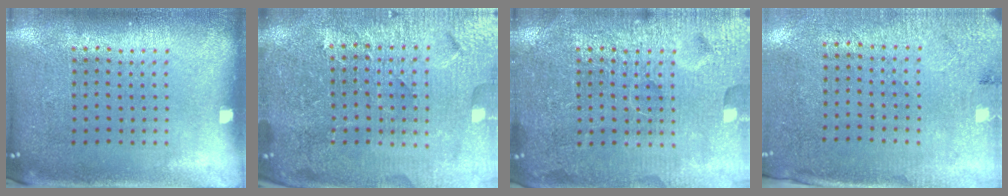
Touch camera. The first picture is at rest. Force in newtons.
{"total": 5.3, "press": 4.9, "slide": 2.2}
{"total": 7.2, "press": 7.2, "slide": 1.0}
{"total": 2.6, "press": 2.2, "slide": 1.4}